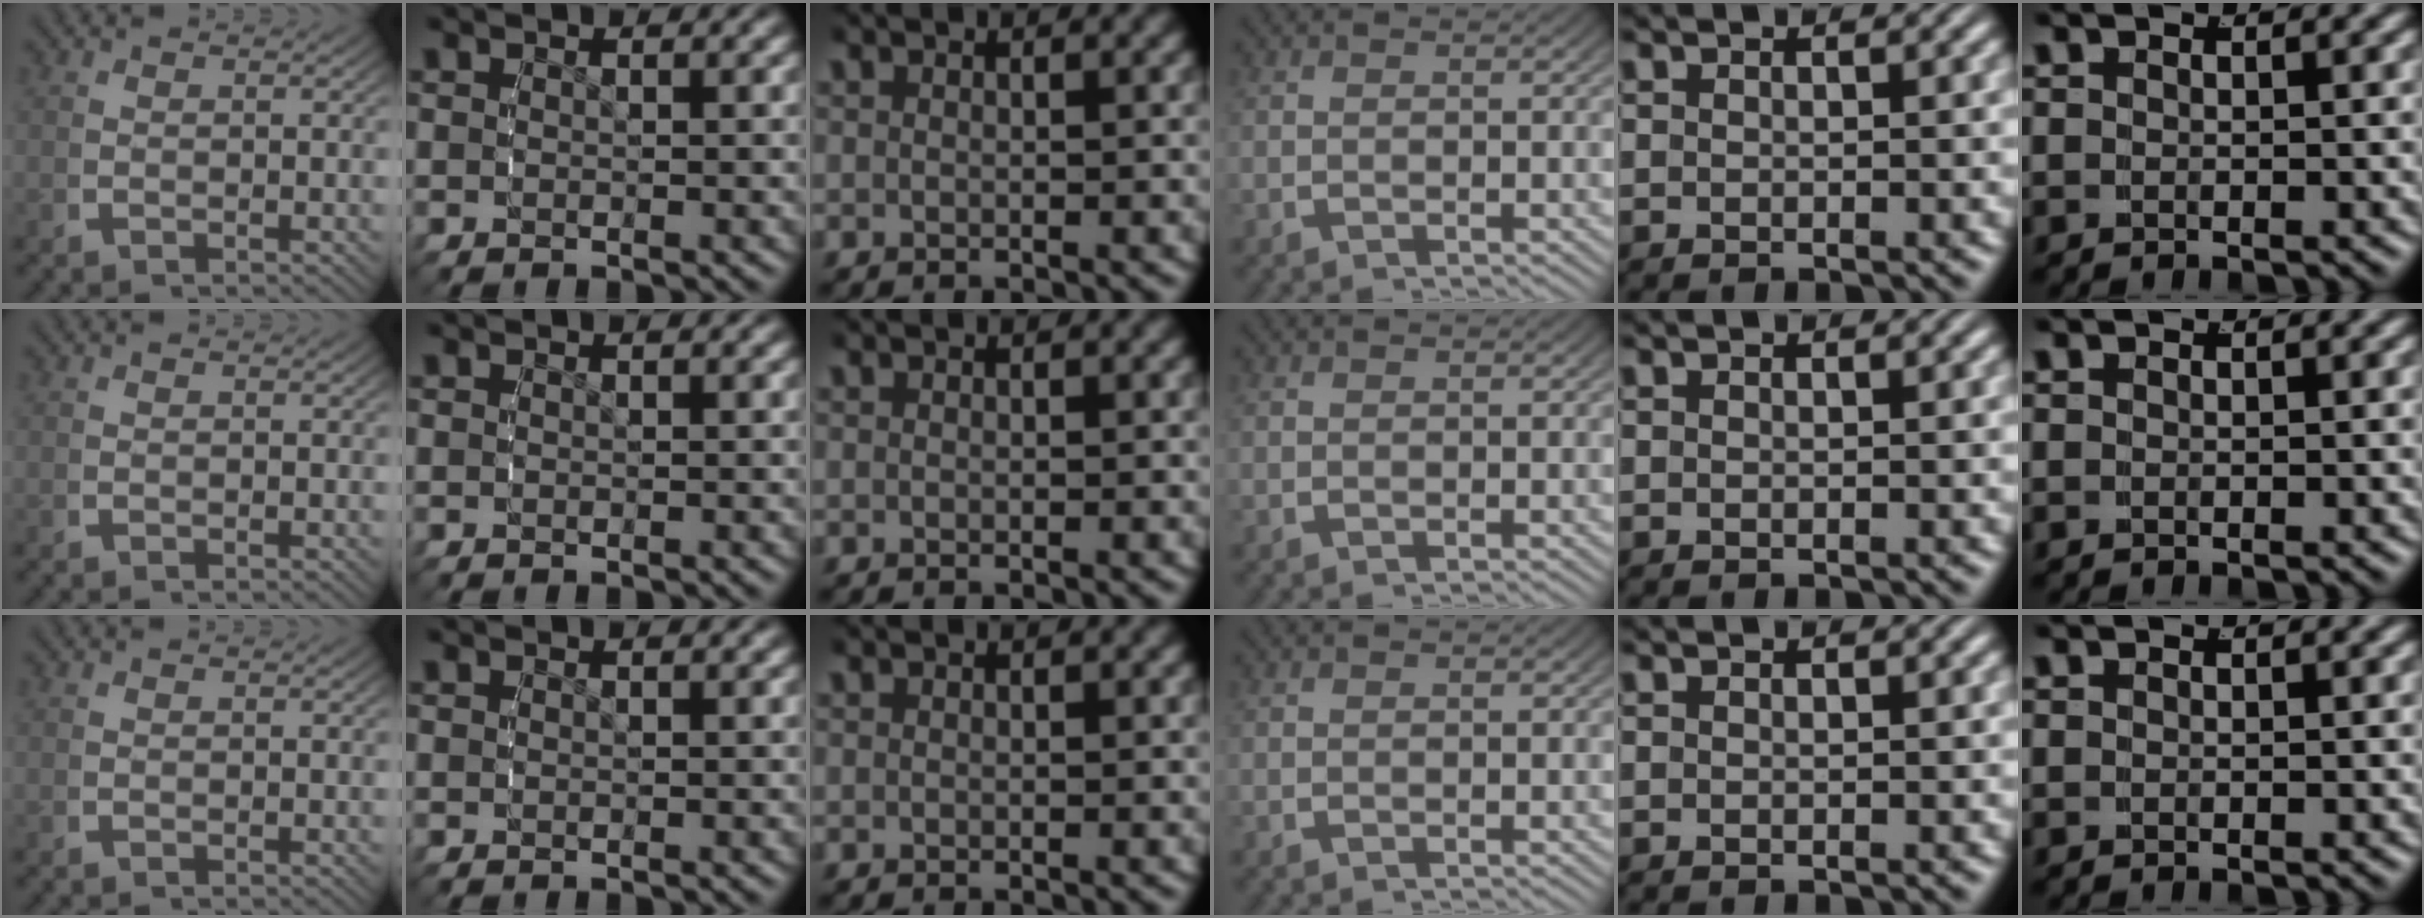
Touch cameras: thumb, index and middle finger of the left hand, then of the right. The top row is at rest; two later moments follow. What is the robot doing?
{"motion": "reach", "object": "toothpaste"}